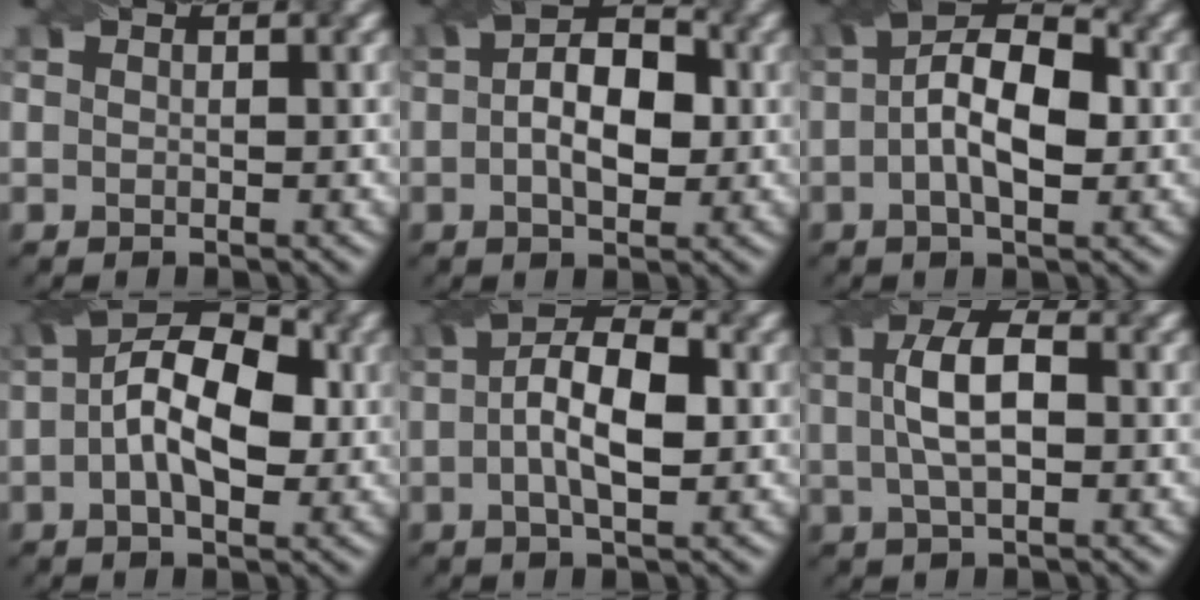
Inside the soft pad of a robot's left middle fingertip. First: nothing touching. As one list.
[{"total": 5.3, "force": [-0.6, 3.2, 4.2], "torque": [-0.054, 0.013, -0.003]}, {"total": 6.7, "force": [-0.7, 3.4, 5.7], "torque": [-0.087, 0.021, -0.005]}, {"total": 8.0, "force": [-0.4, 4.4, 6.6], "torque": [-0.099, 0.021, -0.001]}, {"total": 6.0, "force": [-0.6, 2.7, 5.3], "torque": [-0.082, 0.016, -0.003]}, {"total": 4.2, "force": [-0.1, 1.9, 3.7], "torque": [-0.066, 0.013, 0.010]}]